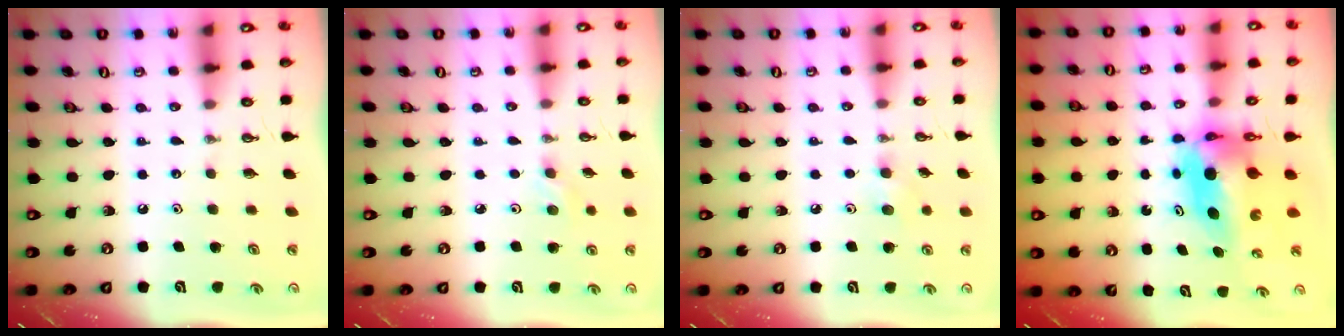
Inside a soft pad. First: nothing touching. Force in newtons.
{"total": 2.6, "press": 2.5, "slide": 0.8}
{"total": 6.1, "press": 6.0, "slide": 1.3}
{"total": 7.2, "press": 7.2, "slide": 0.4}